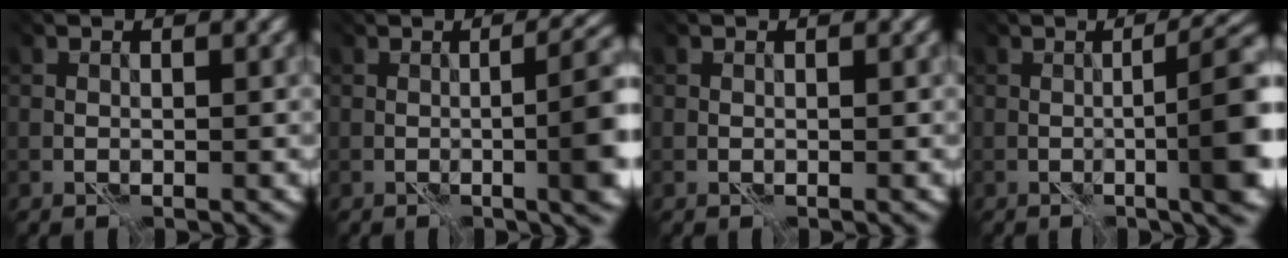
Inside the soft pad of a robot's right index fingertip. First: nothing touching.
{"total": 6.7, "force": [-0.4, 1.5, 6.5], "torque": [-0.061, 0.010, -0.003]}
{"total": 0.0}
{"total": 8.0, "force": [-0.5, 1.4, 7.9], "torque": [-0.083, 0.015, -0.005]}